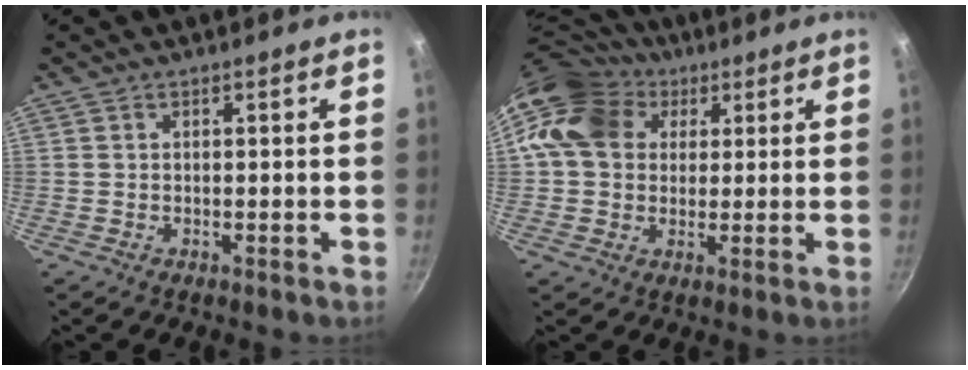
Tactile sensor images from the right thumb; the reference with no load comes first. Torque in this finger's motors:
{"motor_torque": [1.99, 2.46, 0.24, 0.13, 0.52]}